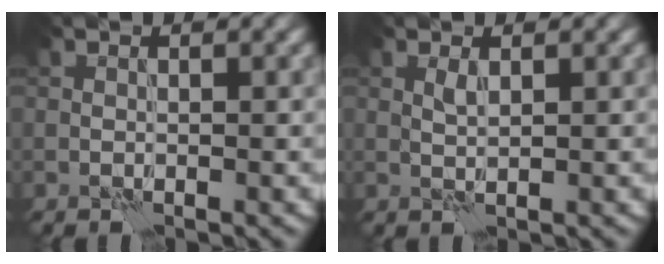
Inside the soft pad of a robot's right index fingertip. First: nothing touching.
{"total": 0.9, "force": [0.6, 0.1, 0.7], "torque": [-0.020, 0.003, 0.012]}